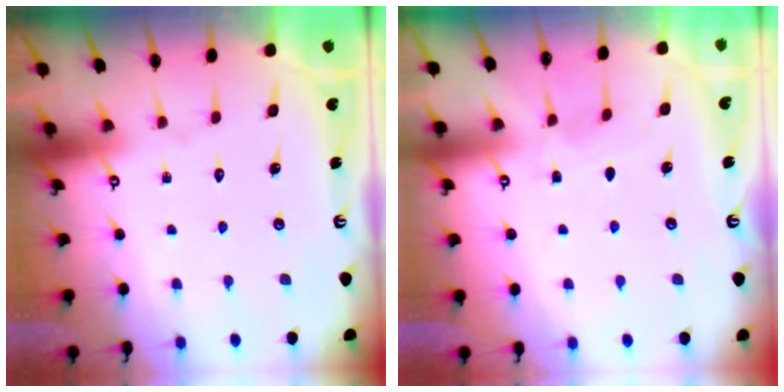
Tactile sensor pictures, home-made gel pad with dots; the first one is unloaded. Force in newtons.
{"total": 4.0, "press": 4.0, "slide": 0.5}